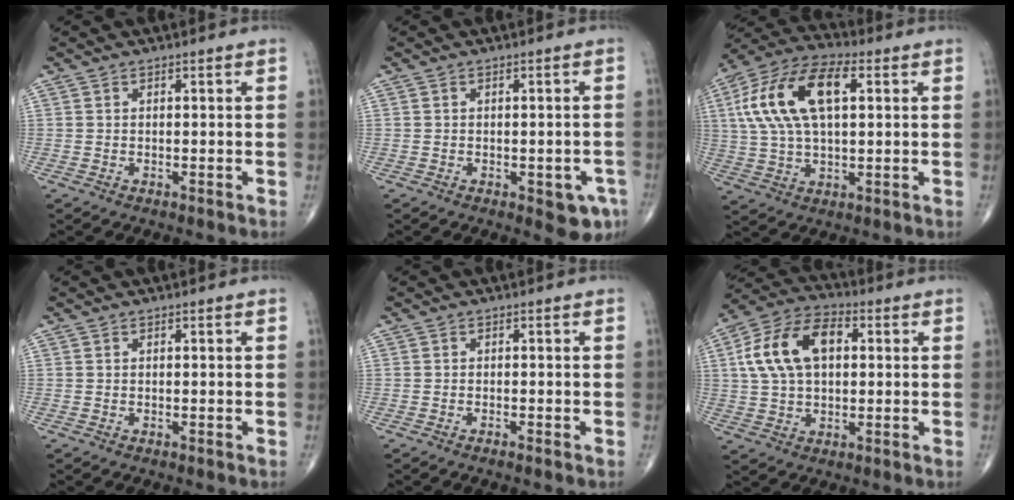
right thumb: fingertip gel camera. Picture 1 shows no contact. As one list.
[{"total": 5.2, "force": [-2.1, 2.3, 4.2], "torque": [-0.028, 0.002, -0.020]}, {"total": 17.7, "force": [4.3, 8.7, 14.8], "torque": [-0.293, 0.022, 0.074]}, {"total": 0.0}, {"total": 0.8, "force": [-0.6, 0.0, 0.5], "torque": [-0.013, 0.000, -0.009]}, {"total": 14.5, "force": [2.8, 8.8, 11.1], "torque": [-0.206, 0.023, 0.045]}]